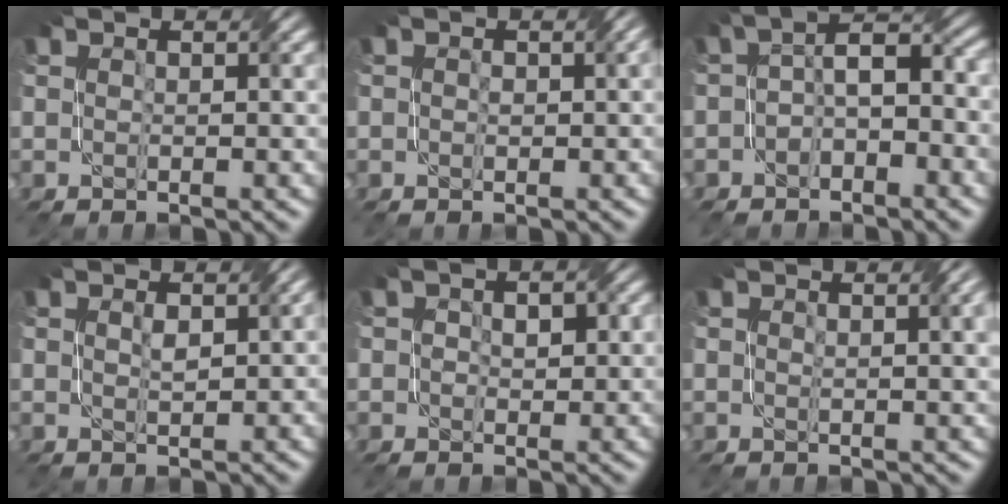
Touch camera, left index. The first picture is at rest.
{"total": 1.3, "force": [-0.2, 0.8, 1.1], "torque": [-0.015, 0.000, -0.002]}
{"total": 4.1, "force": [-1.7, 2.2, 3.1], "torque": [-0.048, 0.015, -0.041]}
{"total": 0.9, "force": [0.4, 0.1, 0.8], "torque": [-0.019, 0.002, 0.009]}
{"total": 2.4, "force": [0.3, 1.8, 1.6], "torque": [-0.021, 0.001, 0.006]}
{"total": 2.6, "force": [1.0, 0.6, 2.4], "torque": [-0.025, 0.006, 0.013]}